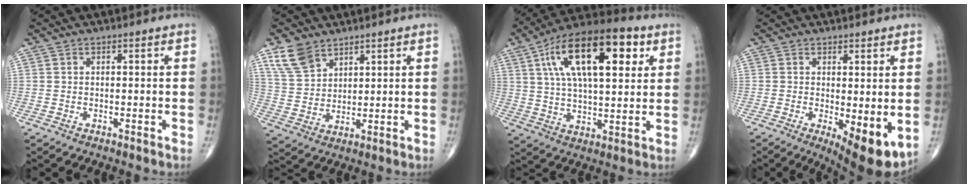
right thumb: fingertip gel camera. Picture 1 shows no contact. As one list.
[{"total": 7.5, "force": [5.1, 4.4, 3.2], "torque": [-0.051, -0.020, 0.110]}, {"total": 21.2, "force": [7.5, 9.1, 17.6], "torque": [-0.286, 0.004, 0.119]}, {"total": 8.4, "force": [-1.2, 2.8, 7.9], "torque": [-0.109, -0.024, -0.009]}]